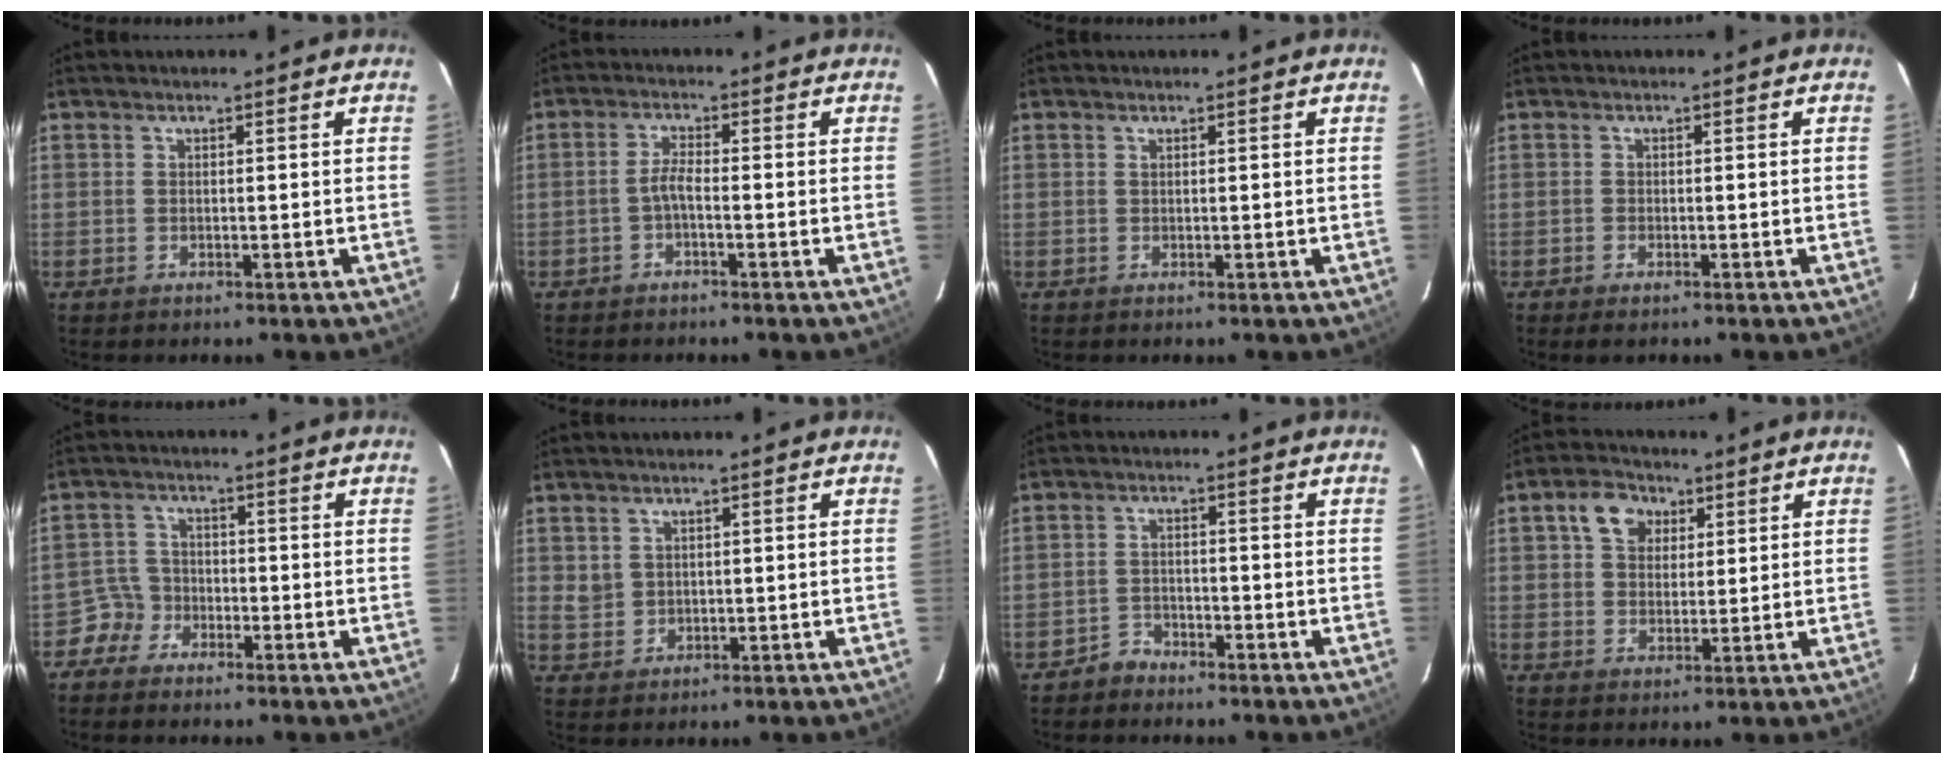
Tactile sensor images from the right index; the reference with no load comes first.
{"total": 2.2, "force": [-1.2, 0.2, 1.9], "torque": [-0.044, 0.006, -0.026]}
{"total": 0.0}
{"total": 1.3, "force": [-1.0, 0.5, 0.7], "torque": [-0.015, -0.003, -0.019]}
{"total": 3.7, "force": [-2.6, 2.6, -0.4], "torque": [0.009, 0.019, -0.053]}
{"total": 2.8, "force": [1.0, 2.5, 0.7], "torque": [-0.010, 0.006, 0.026]}
{"total": 2.8, "force": [-2.4, 1.4, -0.2], "torque": [0.002, 0.010, -0.044]}
{"total": 6.7, "force": [2.9, 5.0, 3.4], "torque": [-0.059, 0.023, 0.050]}